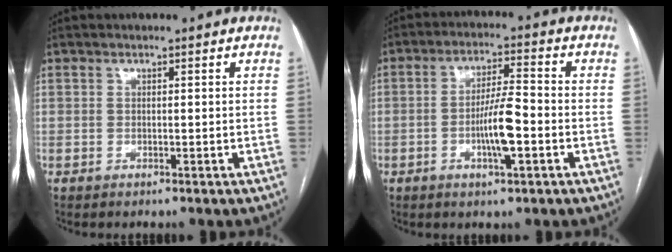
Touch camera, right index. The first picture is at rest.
{"total": 7.3, "force": [-2.1, 0.9, 6.9], "torque": [-0.129, 0.002, -0.037]}